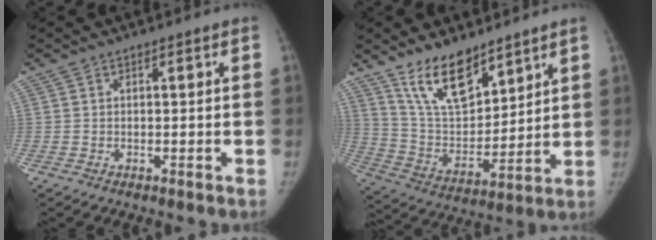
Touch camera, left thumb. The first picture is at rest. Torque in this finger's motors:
{"motor_torque": [1.04, 1.04, 0.86, -0.81, 0.32]}